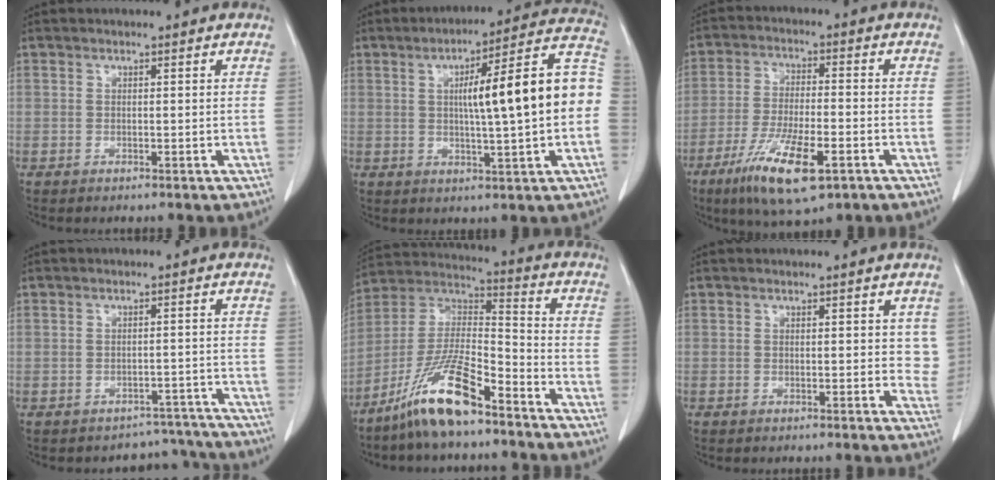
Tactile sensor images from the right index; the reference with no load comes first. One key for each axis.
{"total": 17.0, "fx": 0.8, "fy": 1.3, "fz": 16.9, "tx": -0.235, "ty": 0.037, "tz": 0.007}
{"total": 12.3, "fx": -6.5, "fy": 2.7, "fz": 10.0, "tx": -0.192, "ty": -0.023, "tz": -0.107}
{"total": 5.2, "fx": -4.6, "fy": 2.1, "fz": -1.2, "tx": 0.028, "ty": 0.037, "tz": -0.047}
{"total": 14.1, "fx": -9.8, "fy": 2.4, "fz": 9.8, "tx": -0.203, "ty": -0.002, "tz": -0.183}
{"total": 3.0, "fx": 1.1, "fy": 1.5, "fz": 2.3, "tx": -0.012, "ty": -0.006, "tz": 0.009}